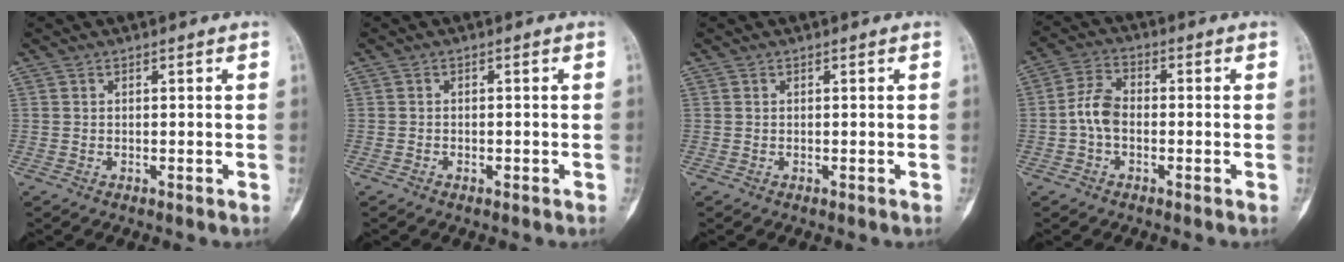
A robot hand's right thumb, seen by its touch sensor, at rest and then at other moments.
{"total": 0.8, "force": [-0.4, 0.5, 0.4], "torque": [-0.009, 0.004, -0.007]}
{"total": 0.0}
{"total": 5.9, "force": [-1.1, 3.7, 4.4], "torque": [-0.083, 0.020, -0.031]}